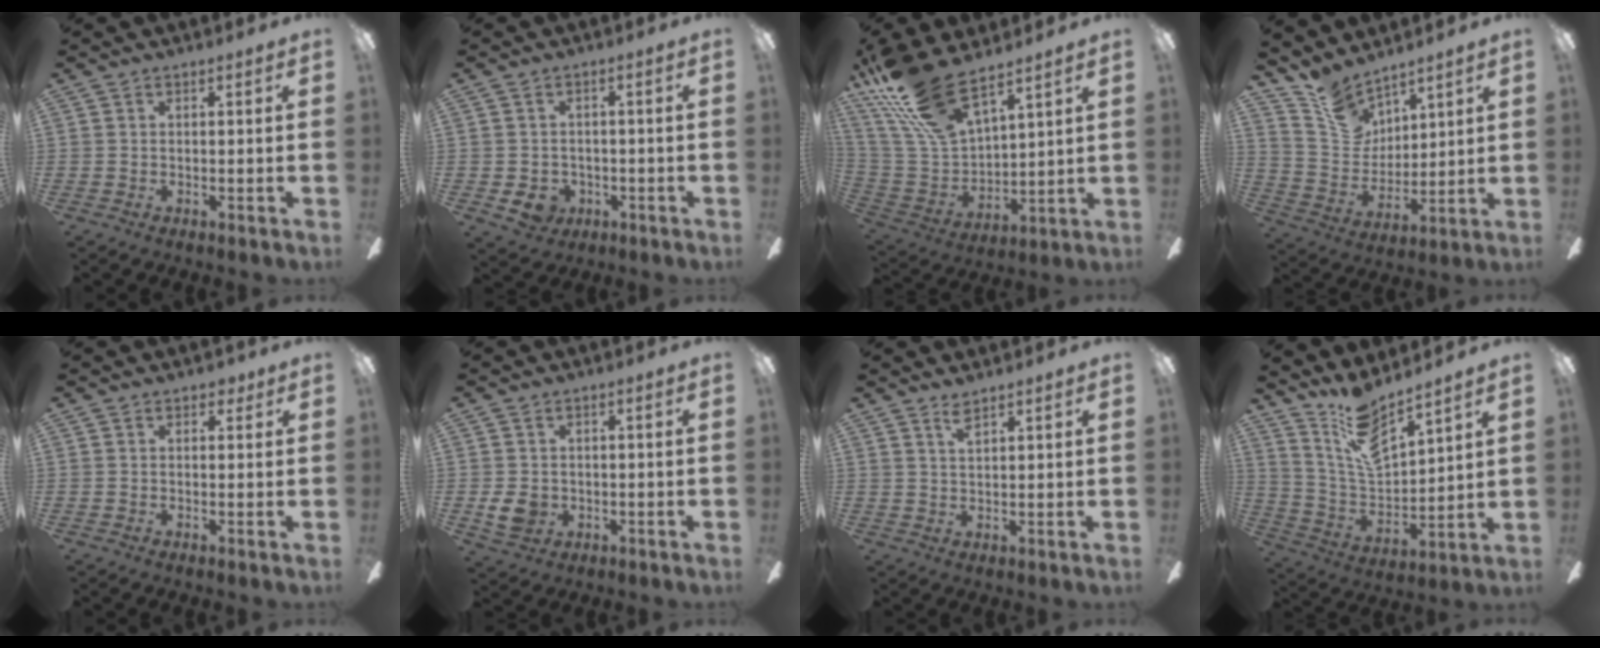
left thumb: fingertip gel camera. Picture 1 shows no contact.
{"total": 4.3, "force": [-1.5, 3.7, 1.7], "torque": [-0.052, 0.005, -0.027]}
{"total": 18.9, "force": [14.3, 6.4, 10.6], "torque": [-0.253, -0.083, 0.258]}
{"total": 11.8, "force": [9.6, 6.2, 2.6], "torque": [-0.075, -0.058, 0.191]}
{"total": 1.8, "force": [0.9, 1.3, 0.8], "torque": [0.001, -0.002, 0.014]}
{"total": 5.1, "force": [-0.5, 4.3, 2.7], "torque": [-0.053, -0.003, -0.011]}
{"total": 2.9, "force": [2.4, 0.5, 1.6], "torque": [-0.037, 0.000, 0.044]}
{"total": 12.8, "force": [10.3, 3.8, 6.5], "torque": [-0.144, -0.061, 0.190]}